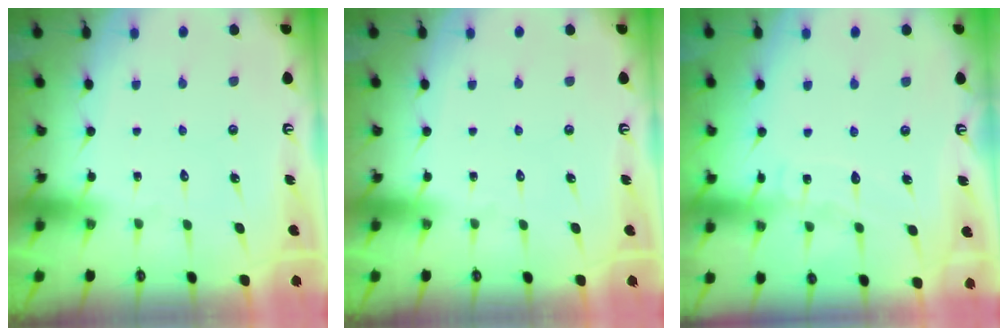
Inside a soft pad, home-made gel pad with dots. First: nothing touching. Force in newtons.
{"total": 0.0}
{"total": 6.0, "press": 6.0, "slide": 0.6}